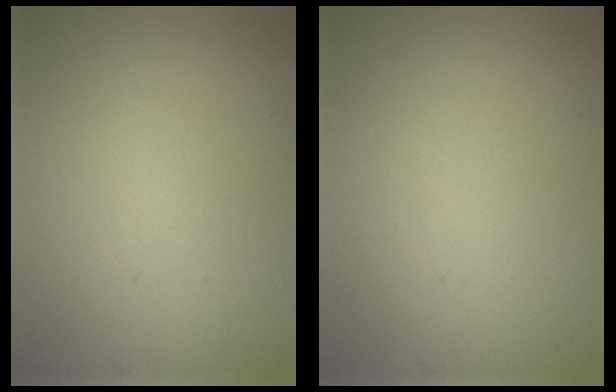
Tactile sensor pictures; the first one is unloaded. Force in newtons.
{"total": 0.0}